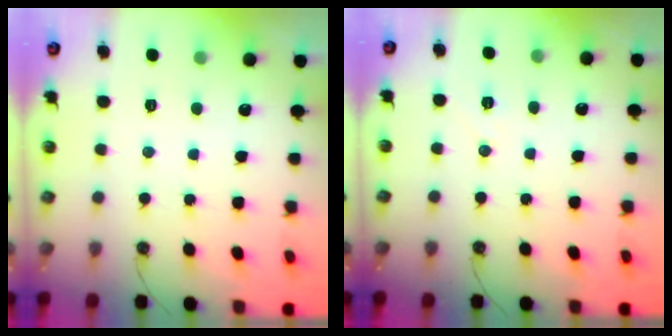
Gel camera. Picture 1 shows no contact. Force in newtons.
{"total": 6.5, "press": 4.7, "slide": 4.5}